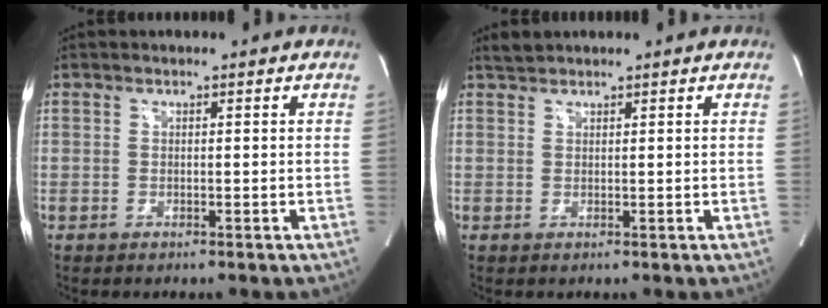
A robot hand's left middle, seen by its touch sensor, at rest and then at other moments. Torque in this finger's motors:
{"motor_torque": [0.10, 0.04, -0.09, 0.00]}